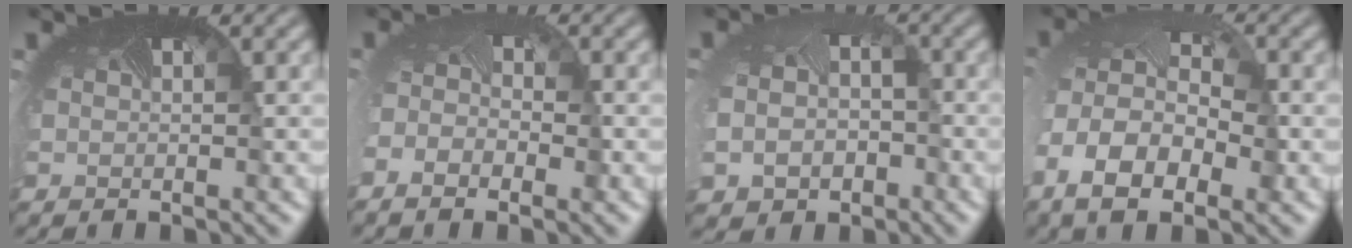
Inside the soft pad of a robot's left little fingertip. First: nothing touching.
{"total": 2.8, "force": [-1.4, 1.6, 1.9], "torque": [-0.035, -0.018, -0.019]}
{"total": 6.1, "force": [-2.1, 4.8, 3.1], "torque": [-0.065, -0.048, -0.020]}
{"total": 8.2, "force": [-3.6, 4.7, 5.7], "torque": [-0.143, -0.027, -0.063]}